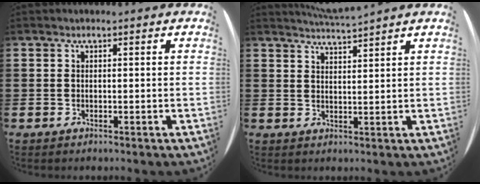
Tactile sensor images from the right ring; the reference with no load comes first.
{"total": 3.0, "force": [2.9, -0.7, -0.1], "torque": [-0.003, -0.015, 0.053]}